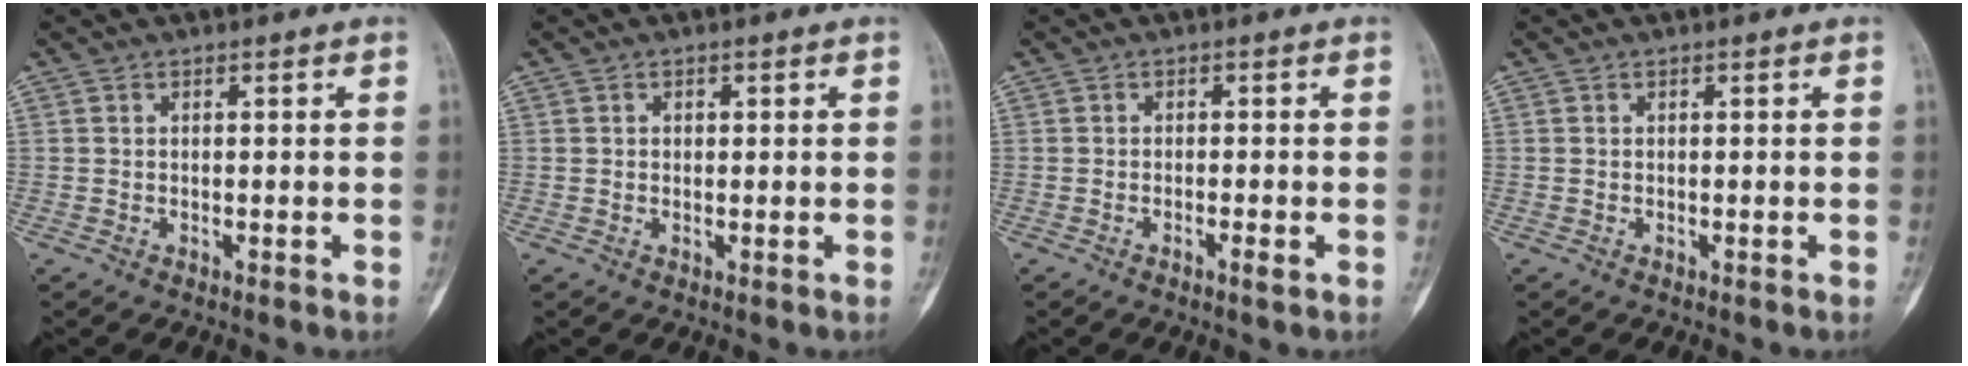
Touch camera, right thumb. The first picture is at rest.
{"total": 0.8, "force": [0.2, 0.7, 0.3], "torque": [0.000, 0.001, 0.002]}
{"total": 1.7, "force": [-0.9, 0.2, 1.4], "torque": [-0.026, 0.000, -0.017]}
{"total": 0.0}